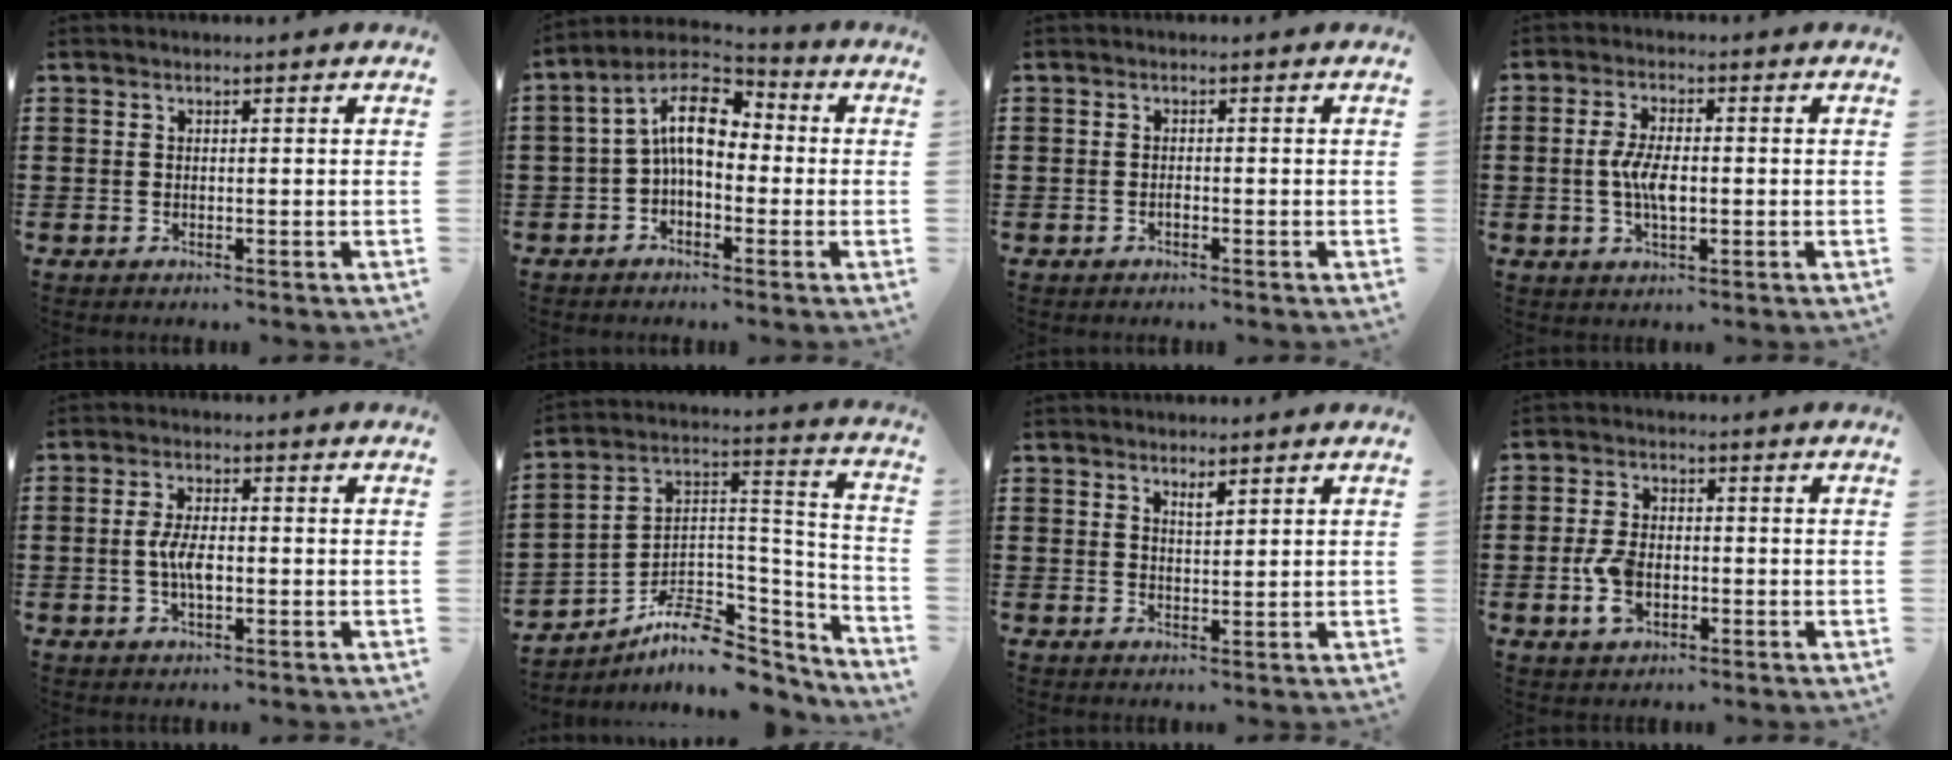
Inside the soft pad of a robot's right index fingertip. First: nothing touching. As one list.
[{"total": 8.3, "force": [0.4, 3.7, 7.4], "torque": [-0.153, 0.011, 0.002]}, {"total": 0.6, "force": [-0.4, 0.2, 0.5], "torque": [-0.010, -0.005, -0.006]}, {"total": 5.4, "force": [-0.5, 2.2, 4.9], "torque": [-0.110, -0.002, -0.016]}, {"total": 4.6, "force": [-0.7, 1.9, 4.2], "torque": [-0.089, 0.001, -0.017]}, {"total": 8.9, "force": [-6.5, 4.1, 4.4], "torque": [-0.086, 0.008, -0.123]}, {"total": 1.7, "force": [1.3, 0.3, 1.0], "torque": [-0.021, 0.000, 0.023]}, {"total": 5.4, "force": [-1.3, 3.3, 4.0], "torque": [-0.099, -0.001, -0.029]}]